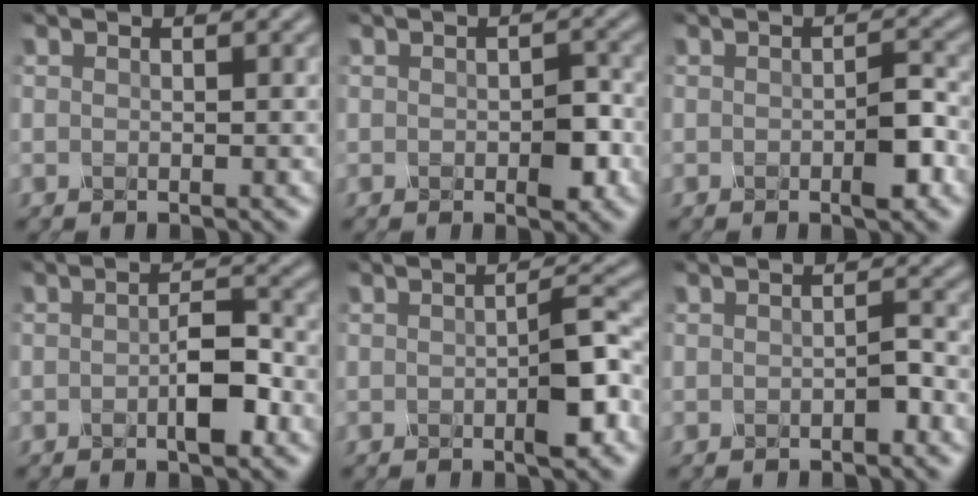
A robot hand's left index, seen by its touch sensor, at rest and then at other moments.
{"total": 2.2, "force": [-0.8, 0.9, 1.8], "torque": [-0.032, 0.003, -0.010]}
{"total": 2.4, "force": [-1.0, 0.5, 2.1], "torque": [-0.040, 0.003, -0.017]}
{"total": 3.0, "force": [-1.1, 0.8, 2.7], "torque": [-0.052, 0.006, -0.020]}
{"total": 3.4, "force": [-1.1, 0.6, 3.2], "torque": [-0.055, 0.006, -0.020]}
{"total": 0.9, "force": [-0.7, 0.0, 0.7], "torque": [-0.016, 0.006, -0.011]}